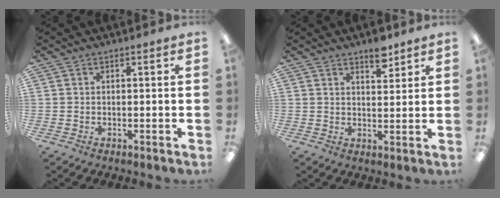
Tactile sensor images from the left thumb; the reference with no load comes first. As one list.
[{"total": 5.4, "force": [4.2, 2.1, 2.6], "torque": [-0.020, -0.030, 0.068]}]